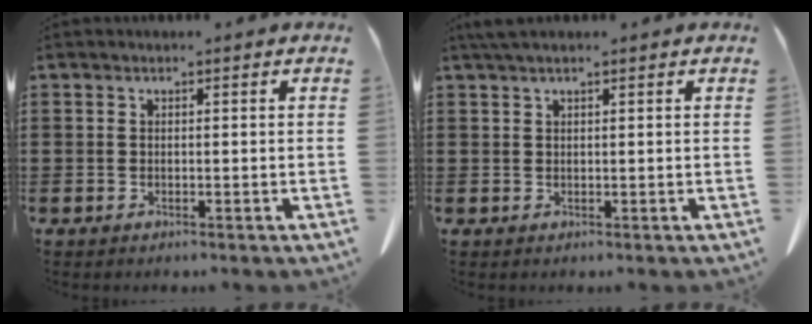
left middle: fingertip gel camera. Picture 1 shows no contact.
{"total": 1.6, "force": [1.2, 0.1, 1.1], "torque": [-0.024, 0.001, 0.021]}